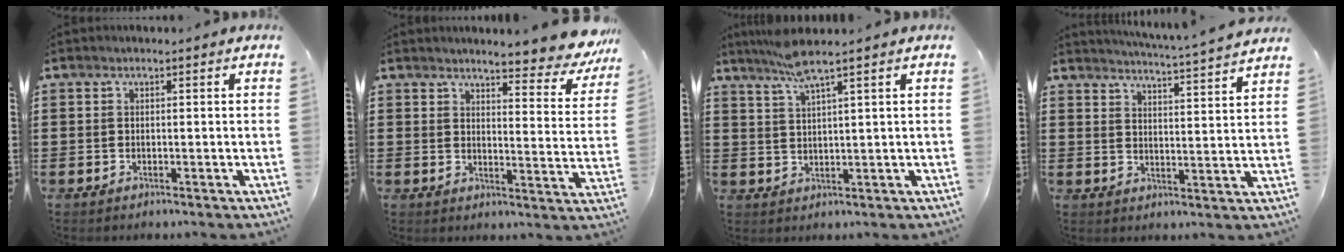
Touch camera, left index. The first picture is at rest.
{"total": 5.4, "force": [5.0, 0.0, 2.0], "torque": [-0.045, -0.033, 0.083]}
{"total": 4.9, "force": [3.7, -0.5, 3.2], "torque": [-0.071, -0.006, 0.065]}
{"total": 4.4, "force": [4.2, -0.8, 0.8], "torque": [-0.026, -0.035, 0.068]}